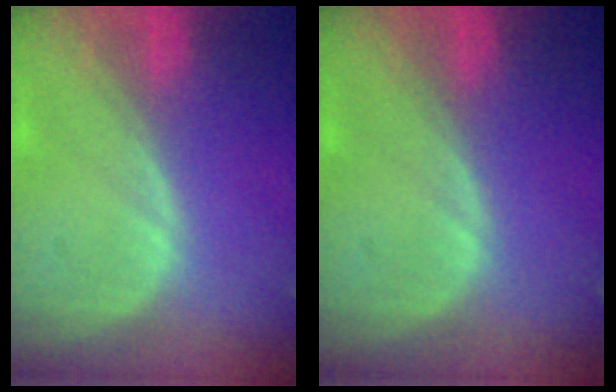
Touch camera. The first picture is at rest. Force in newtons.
{"total": 0.0}